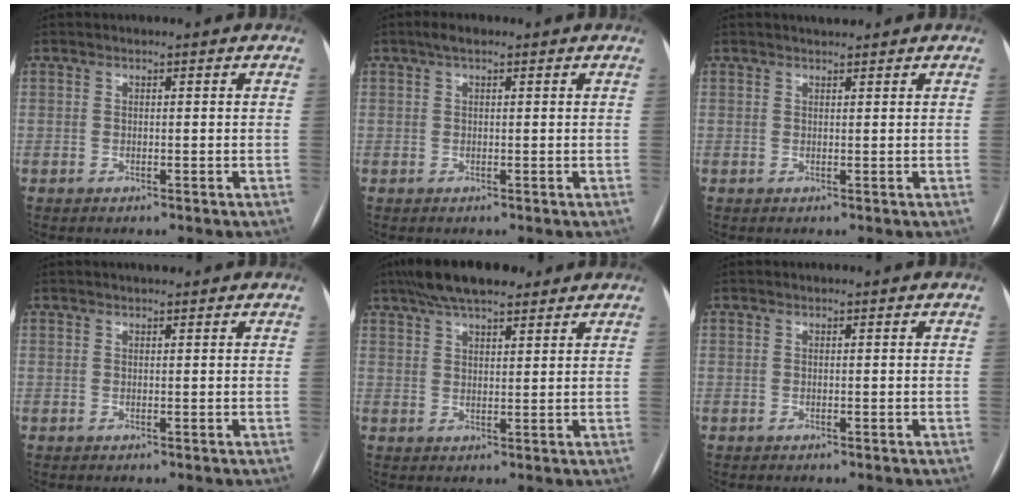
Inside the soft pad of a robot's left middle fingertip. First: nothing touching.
{"total": 1.9, "force": [1.2, 0.6, 1.3], "torque": [-0.028, 0.017, 0.022]}
{"total": 1.6, "force": [1.5, 0.2, 0.6], "torque": [-0.014, 0.009, 0.026]}
{"total": 1.6, "force": [1.3, 0.2, 0.8], "torque": [-0.015, 0.011, 0.021]}
{"total": 10.8, "force": [8.3, 2.9, 6.2], "torque": [-0.107, 0.037, 0.140]}
{"total": 0.0}